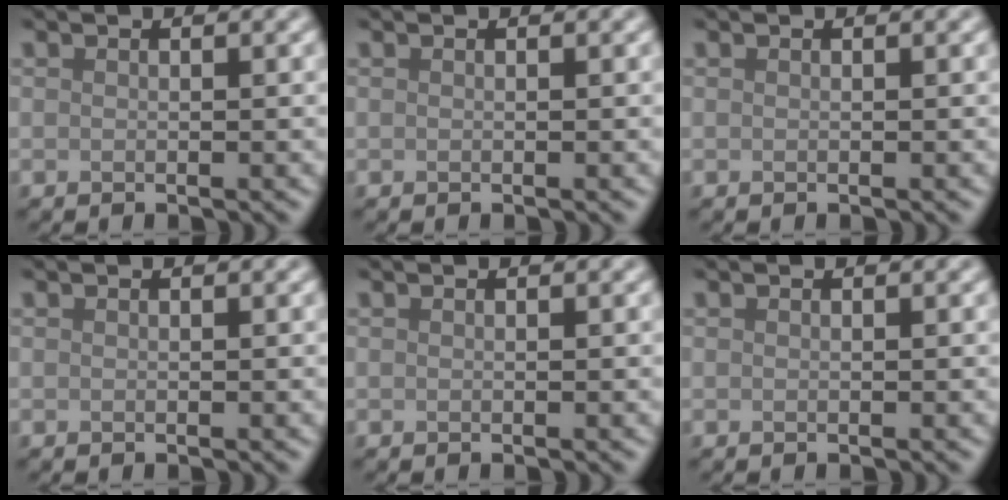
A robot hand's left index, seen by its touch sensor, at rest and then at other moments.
{"total": 0.0}
{"total": 0.0}
{"total": 0.0}
{"total": 0.0}
{"total": 0.0}